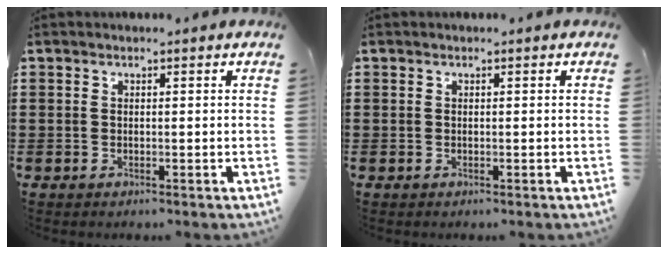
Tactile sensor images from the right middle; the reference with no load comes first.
{"total": 0.0}